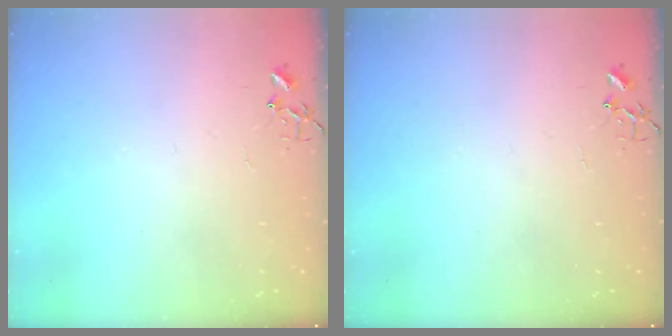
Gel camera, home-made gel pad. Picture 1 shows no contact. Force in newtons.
{"total": 0.0}